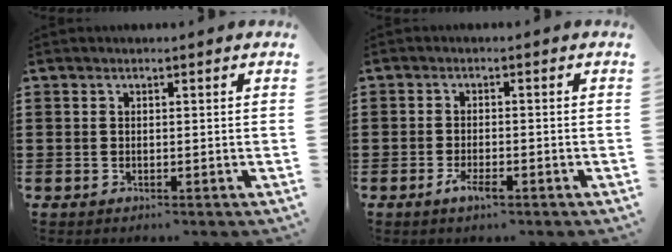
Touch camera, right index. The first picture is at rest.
{"total": 2.7, "force": [-1.5, 0.8, 2.1], "torque": [-0.049, -0.007, -0.030]}